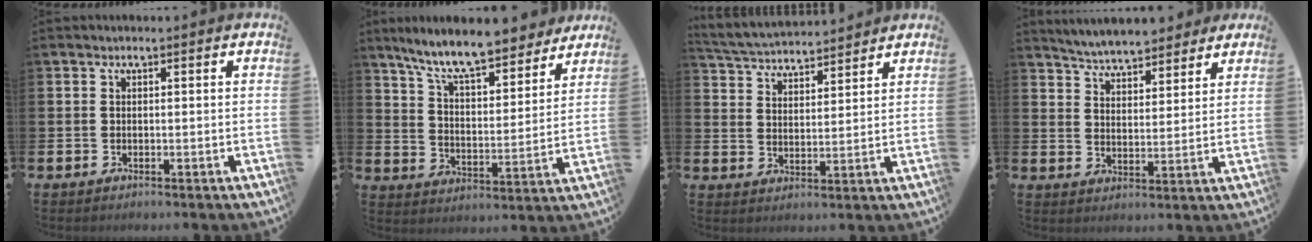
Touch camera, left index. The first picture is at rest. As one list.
[{"total": 10.9, "force": [9.8, 1.9, 4.4], "torque": [-0.108, -0.062, 0.170]}, {"total": 4.8, "force": [4.8, 0.6, 0.1], "torque": [-0.026, -0.029, 0.085]}, {"total": 5.9, "force": [5.7, 1.2, 0.9], "torque": [-0.034, -0.032, 0.100]}]